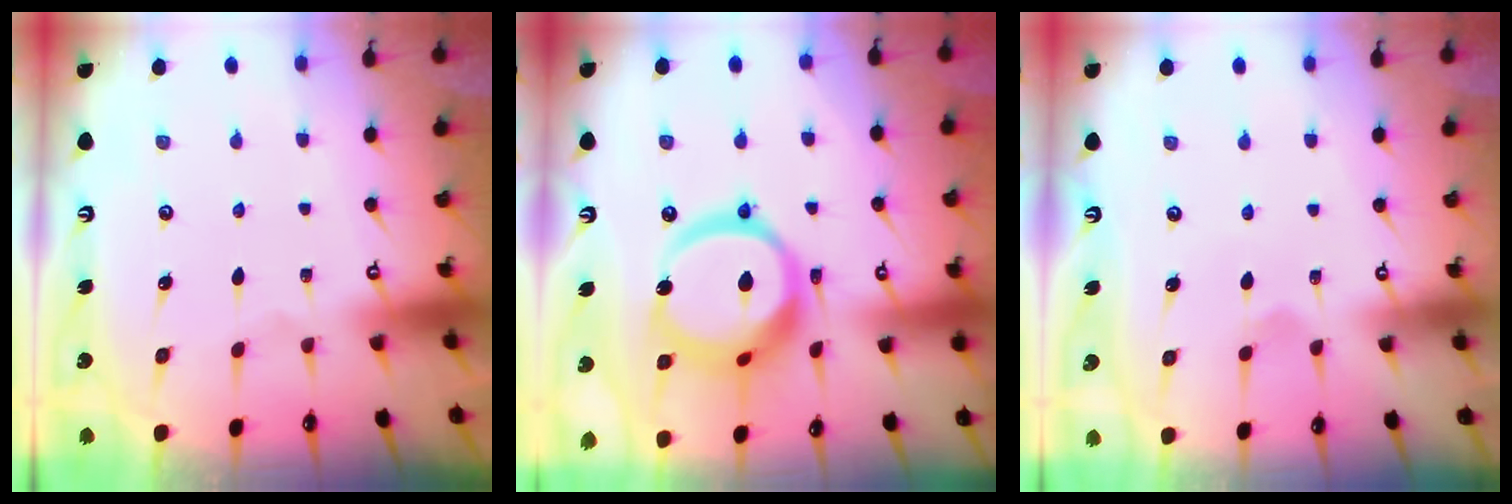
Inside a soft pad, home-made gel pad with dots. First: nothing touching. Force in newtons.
{"total": 18.0, "press": 17.9, "slide": 1.9}
{"total": 5.7, "press": 5.7, "slide": 0.3}